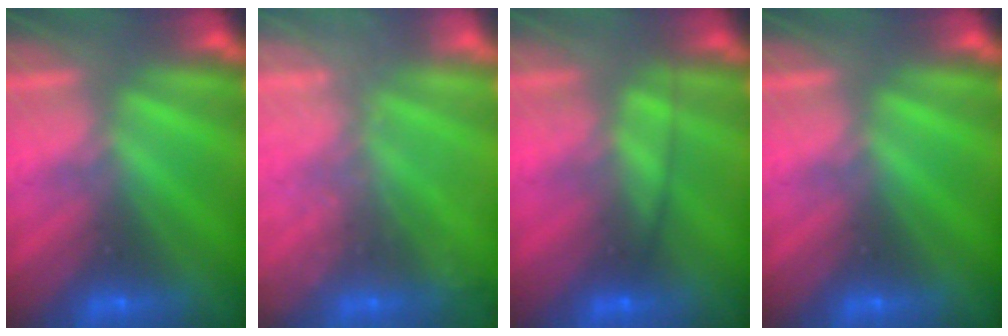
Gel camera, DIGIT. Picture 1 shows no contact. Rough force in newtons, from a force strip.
{"total": 2.3}
{"total": 2.4}
{"total": 0.0}